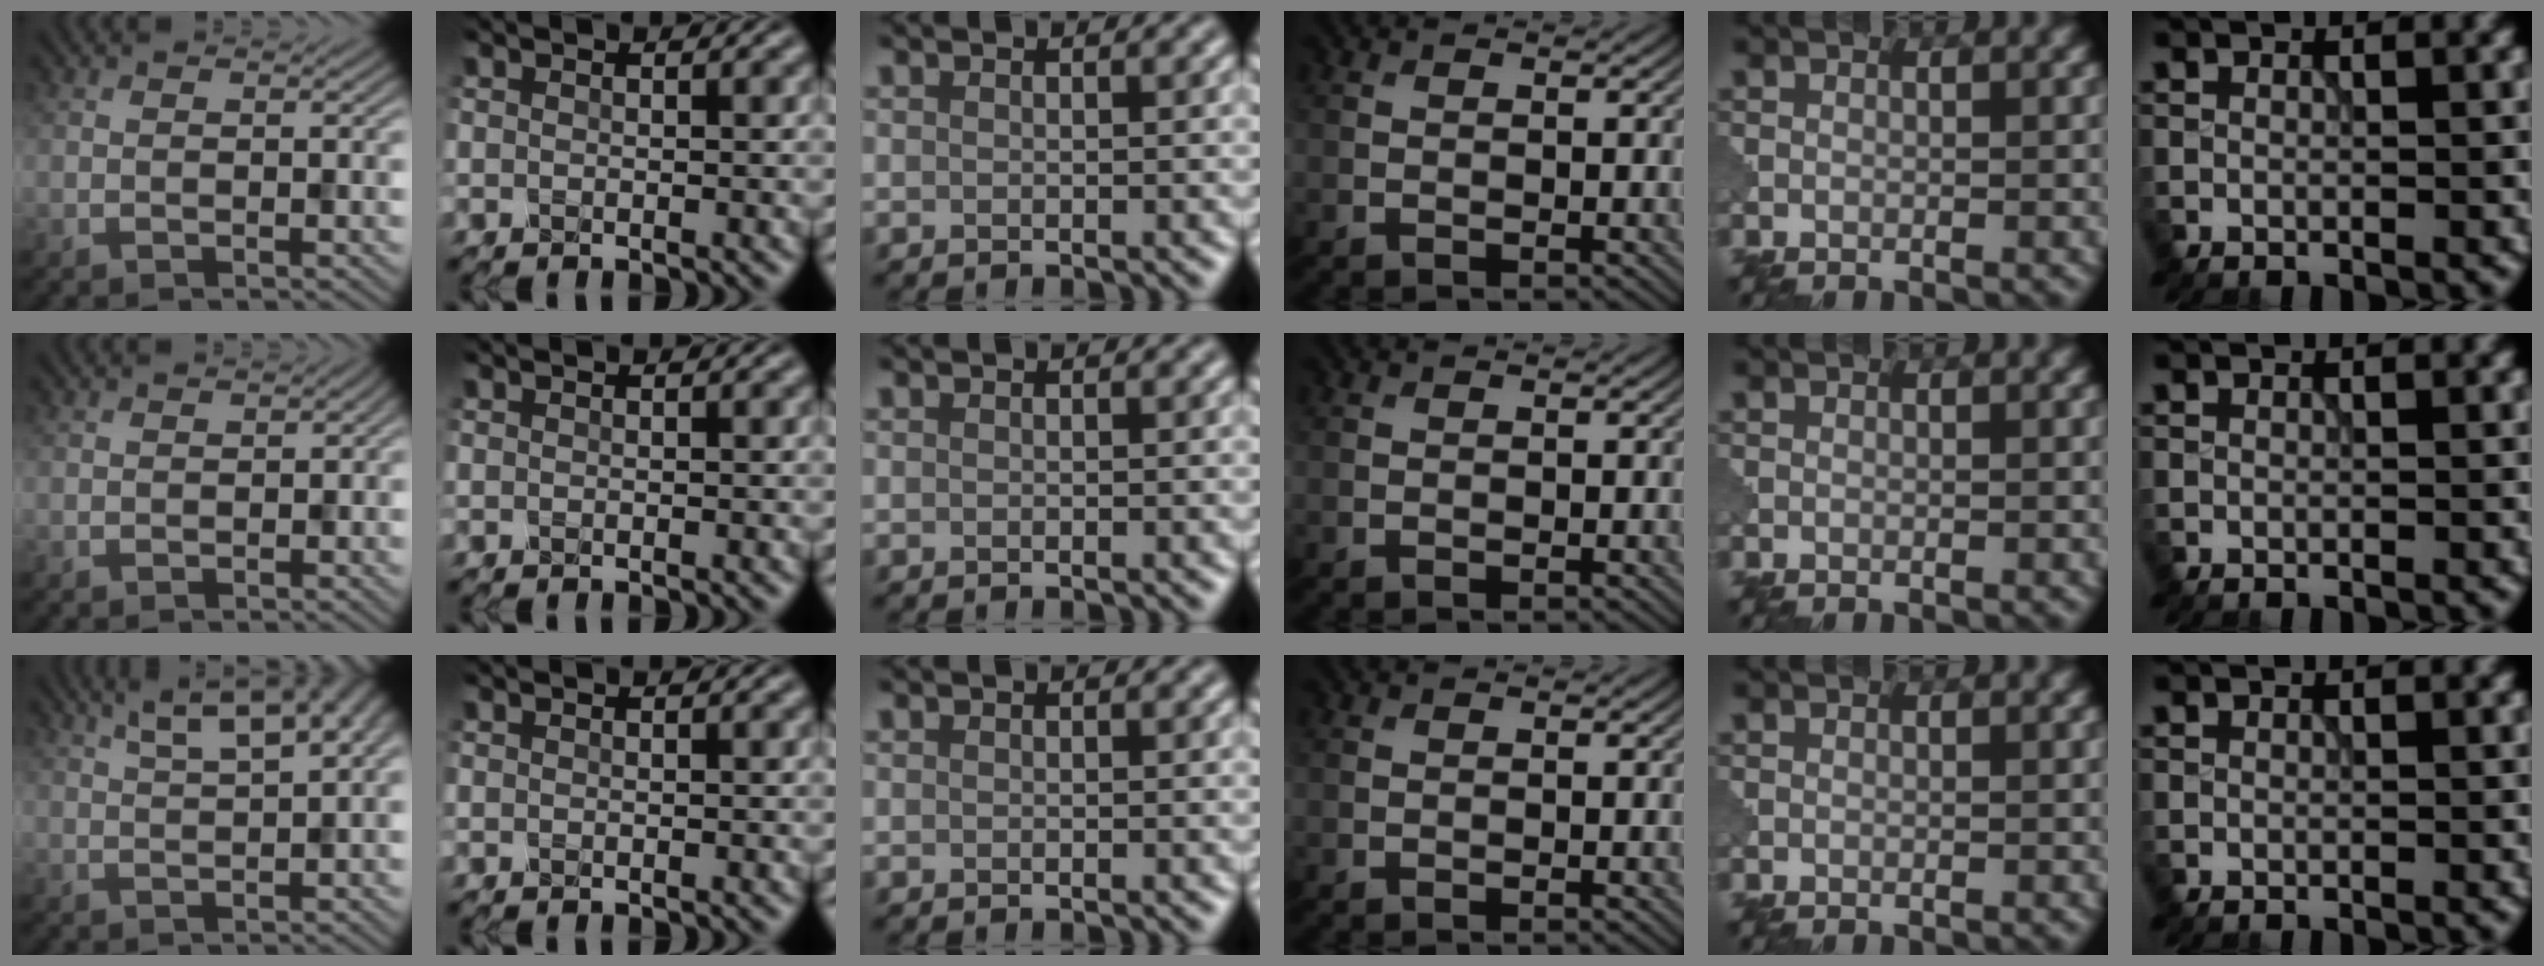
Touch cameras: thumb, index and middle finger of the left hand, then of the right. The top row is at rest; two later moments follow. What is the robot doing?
{"motion": "shake", "object": "medicine bottle"}